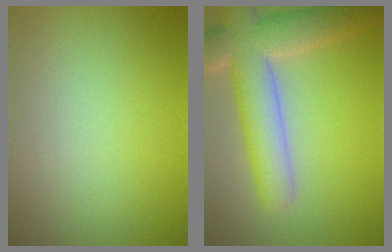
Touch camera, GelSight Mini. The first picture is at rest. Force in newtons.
{"total": 8.1, "press": 8.1, "slide": 0.6}